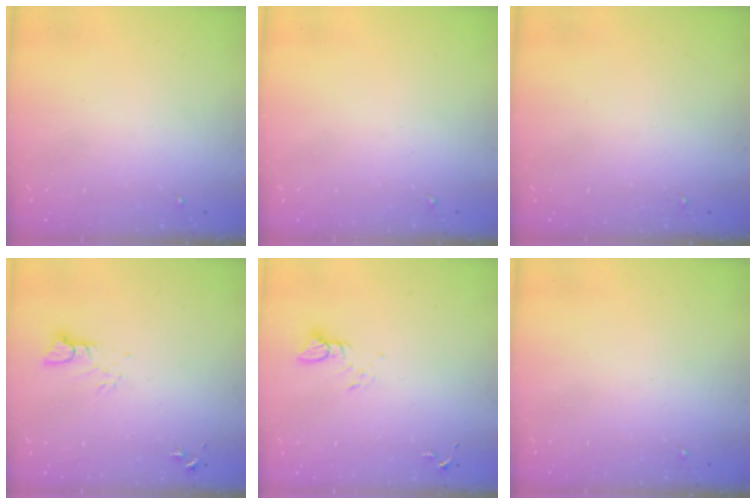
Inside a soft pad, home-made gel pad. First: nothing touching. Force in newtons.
{"total": 0.0}
{"total": 0.0}
{"total": 3.2, "press": 3.2, "slide": 0.2}
{"total": 4.0, "press": 4.0, "slide": 0.1}
{"total": 0.0}